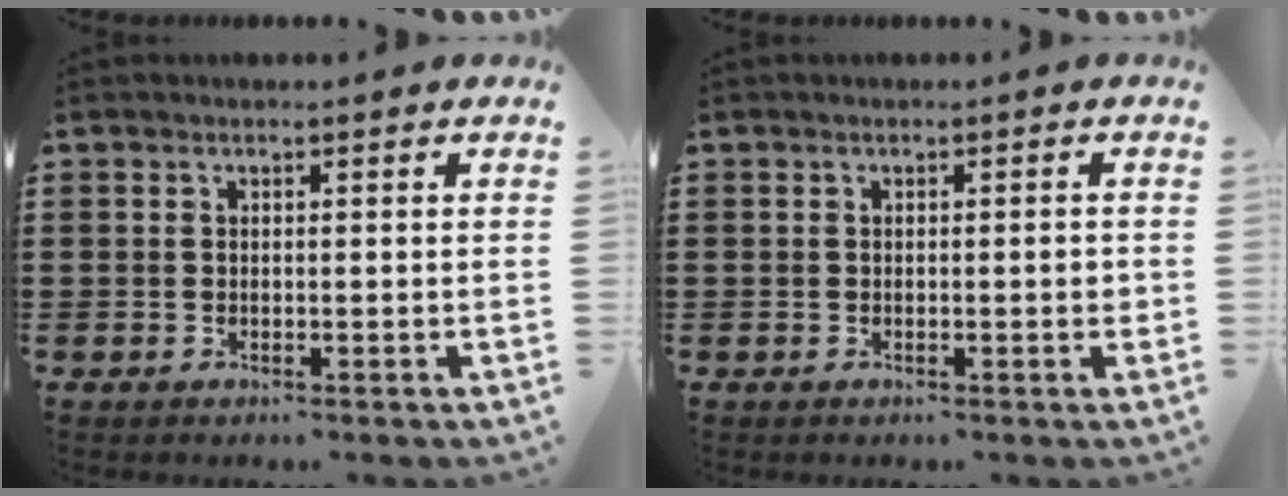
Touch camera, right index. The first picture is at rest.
{"total": 1.0, "force": [-0.2, 0.1, 1.0], "torque": [-0.017, -0.001, -0.003]}